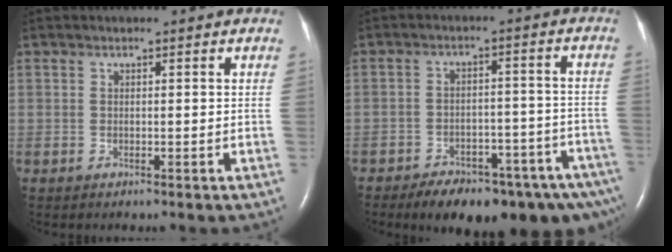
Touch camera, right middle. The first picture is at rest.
{"total": 16.9, "force": [-12.5, 5.0, 10.2], "torque": [-0.088, 0.024, -0.164]}